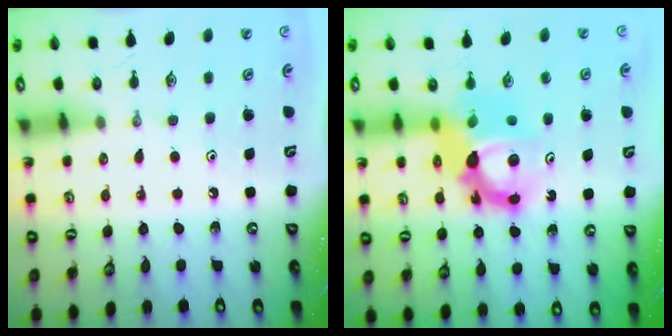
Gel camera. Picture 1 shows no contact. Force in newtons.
{"total": 12.3, "press": 12.3, "slide": 1.4}